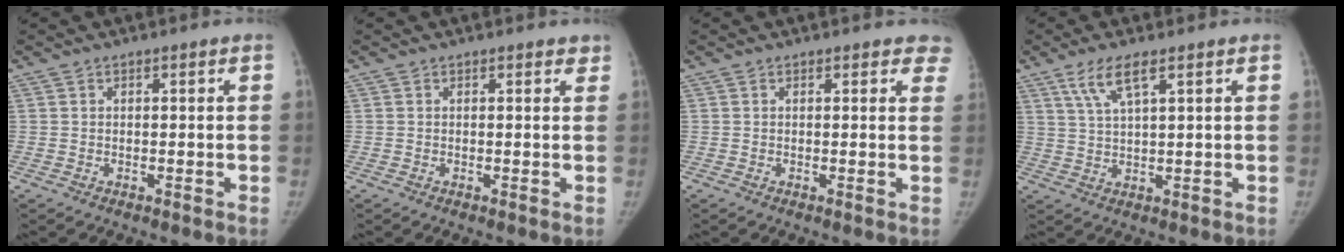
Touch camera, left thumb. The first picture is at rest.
{"total": 1.1, "force": [0.8, 0.6, 0.3], "torque": [0.008, -0.004, 0.004]}
{"total": 3.6, "force": [3.0, 1.7, 0.7], "torque": [0.029, -0.012, 0.012]}
{"total": 5.7, "force": [3.2, 1.2, 4.6], "torque": [-0.098, -0.009, 0.068]}